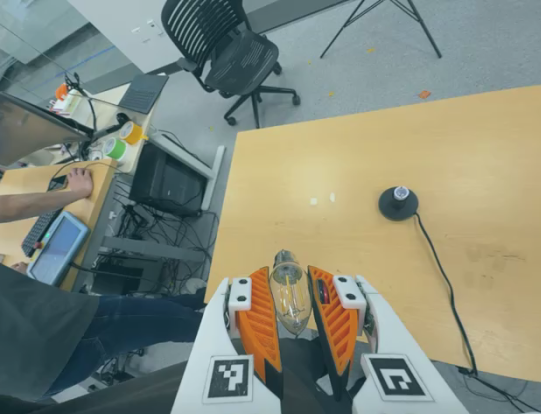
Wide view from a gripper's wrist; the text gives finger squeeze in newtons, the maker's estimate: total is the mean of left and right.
{"total": 13.5, "left": 14.7, "right": 12.3}